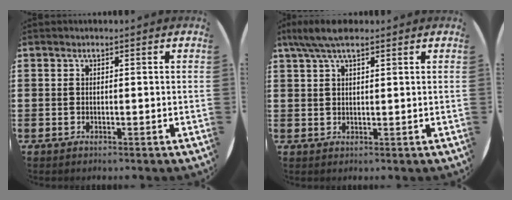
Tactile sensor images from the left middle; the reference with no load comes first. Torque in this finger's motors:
{"motor_torque": [0.99, -0.96, 0.18, 0.13]}